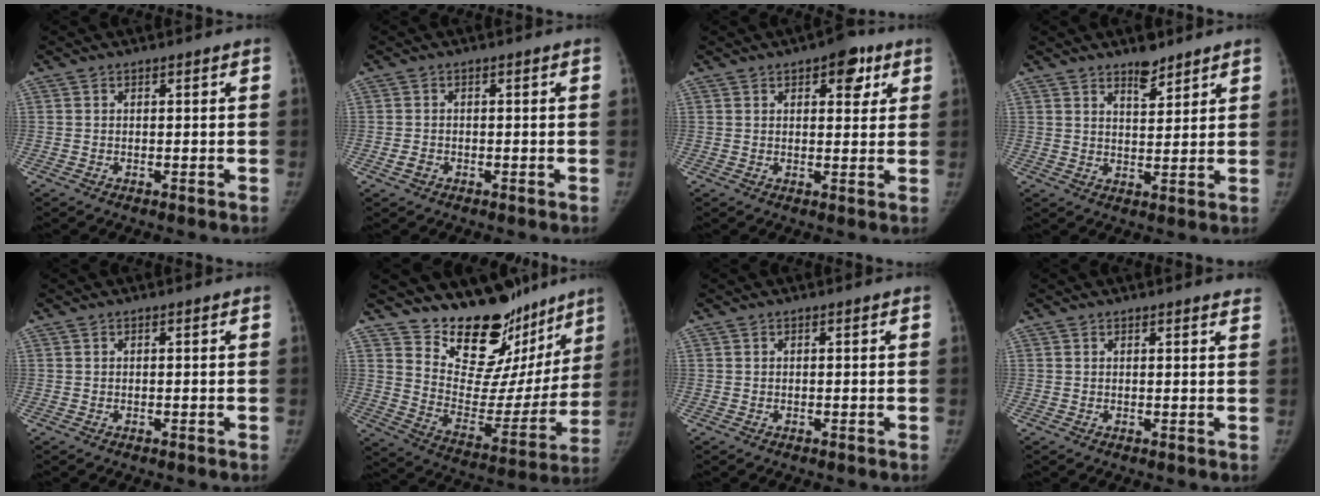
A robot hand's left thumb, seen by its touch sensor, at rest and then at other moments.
{"total": 1.6, "force": [-0.8, 1.2, 0.7], "torque": [-0.012, 0.007, -0.016]}
{"total": 6.6, "force": [3.3, 3.4, 4.6], "torque": [-0.027, -0.009, 0.035]}
{"total": 4.7, "force": [3.7, 1.8, 2.2], "torque": [-0.017, -0.029, 0.061]}
{"total": 0.0}
{"total": 21.9, "force": [17.8, 10.1, 7.6], "torque": [-0.052, -0.127, 0.262]}
{"total": 0.0}
{"total": 2.6, "force": [2.4, 0.5, 0.9], "torque": [0.000, -0.007, 0.016]}